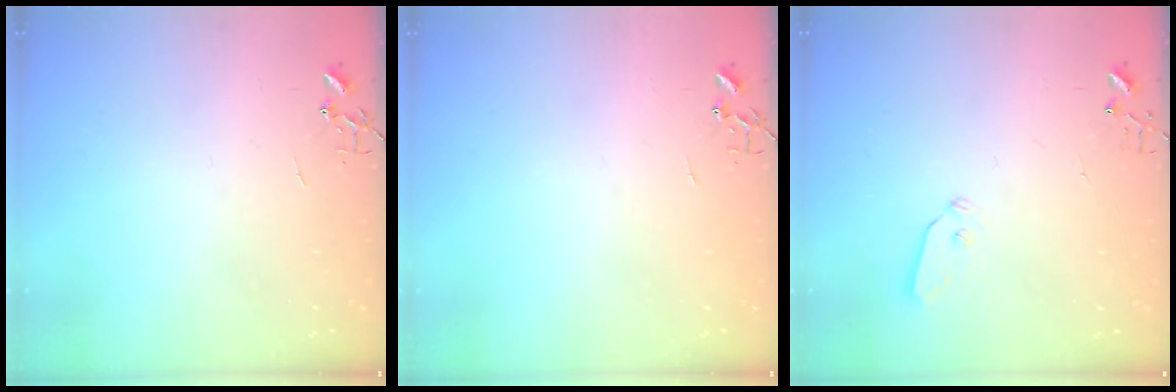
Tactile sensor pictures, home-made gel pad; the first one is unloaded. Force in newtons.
{"total": 0.0}
{"total": 4.3, "press": 4.3, "slide": 0.3}